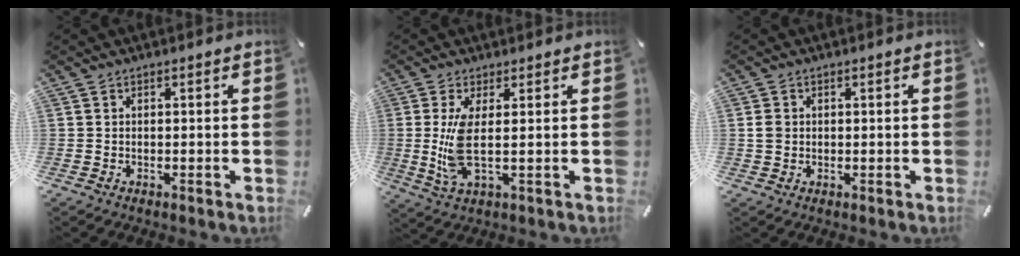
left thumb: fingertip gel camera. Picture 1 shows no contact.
{"total": 8.3, "force": [0.6, 1.9, 8.0], "torque": [-0.187, -0.028, 0.007]}
{"total": 2.1, "force": [0.2, 1.8, 1.0], "torque": [-0.022, 0.005, 0.001]}